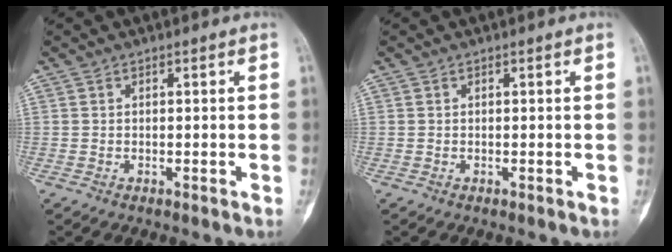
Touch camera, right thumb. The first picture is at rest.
{"total": 0.0}